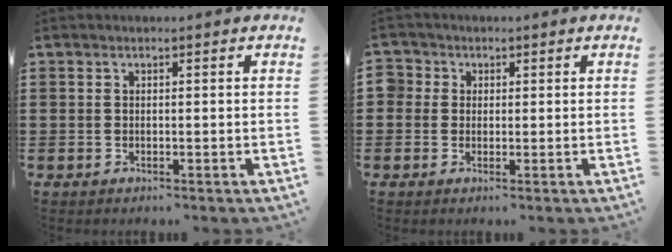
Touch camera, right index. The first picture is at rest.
{"total": 1.9, "force": [0.4, 1.9, -0.1], "torque": [-0.010, 0.011, 0.004]}